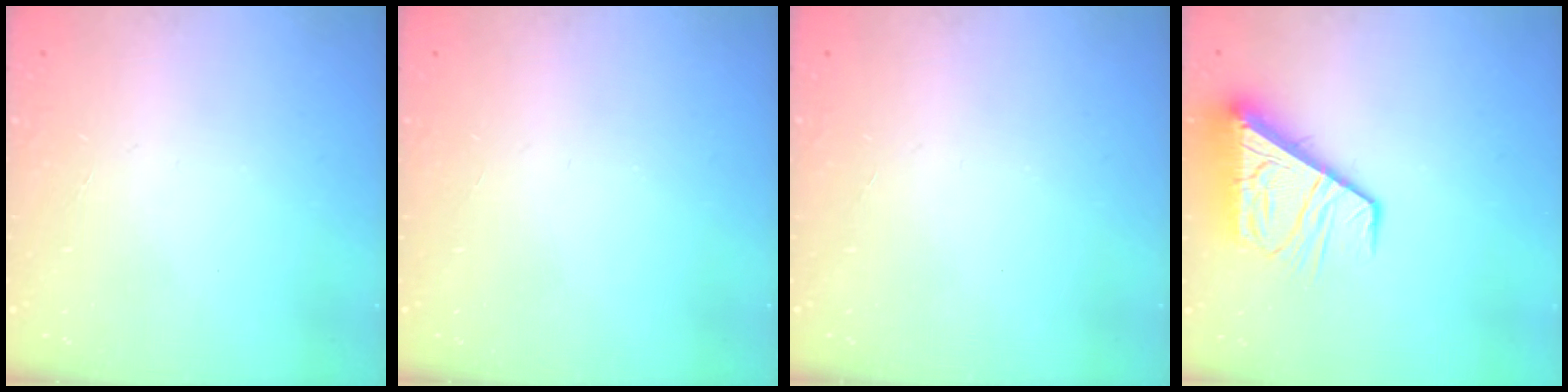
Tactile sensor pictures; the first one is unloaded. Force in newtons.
{"total": 0.0}
{"total": 0.0}
{"total": 13.2, "press": 13.1, "slide": 1.6}